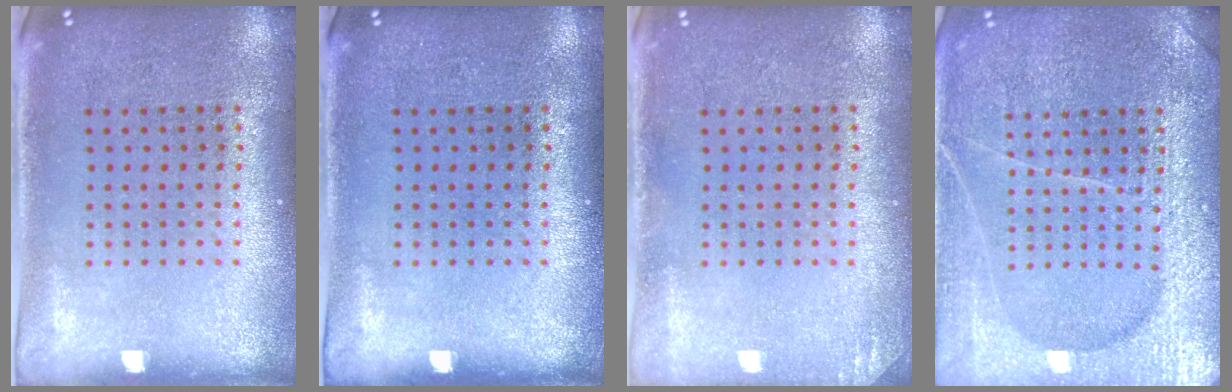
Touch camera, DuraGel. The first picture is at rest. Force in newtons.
{"total": 0.0}
{"total": 1.1, "press": 1.1, "slide": 0.1}
{"total": 6.6, "press": 6.5, "slide": 0.8}